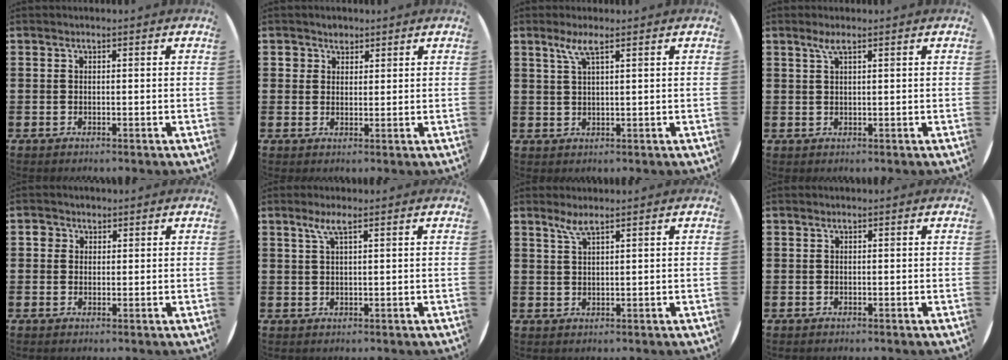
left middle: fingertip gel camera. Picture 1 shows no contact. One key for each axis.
{"total": 1.9, "fx": 1.5, "fy": 1.2, "fz": 0.0, "tx": 0.014, "ty": -0.001, "tz": 0.026}
{"total": 2.7, "fx": 1.6, "fy": 0.1, "fz": 2.2, "tx": -0.046, "ty": 0.002, "tz": 0.027}
{"total": 1.7, "fx": 1.0, "fy": 0.1, "fz": 1.3, "tx": -0.027, "ty": 0.003, "tz": 0.016}
{"total": 1.5, "fx": 0.9, "fy": 1.2, "fz": 0.1, "tx": 0.012, "ty": -0.002, "tz": 0.014}
{"total": 2.3, "fx": 1.3, "fy": 0.2, "fz": 1.9, "tx": -0.040, "ty": 0.004, "tz": 0.021}
{"total": 2.3, "fx": 1.7, "fy": 0.1, "fz": 1.5, "tx": -0.032, "ty": 0.001, "tz": 0.030}
{"total": 0.0}